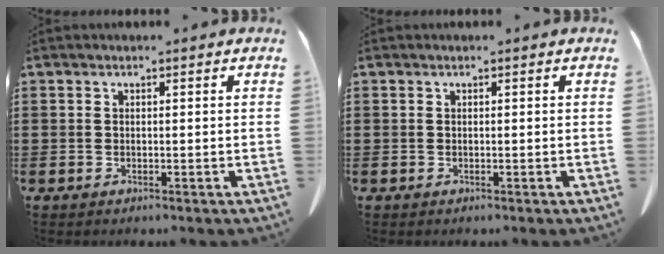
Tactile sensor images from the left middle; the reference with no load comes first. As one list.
[{"total": 0.0}]